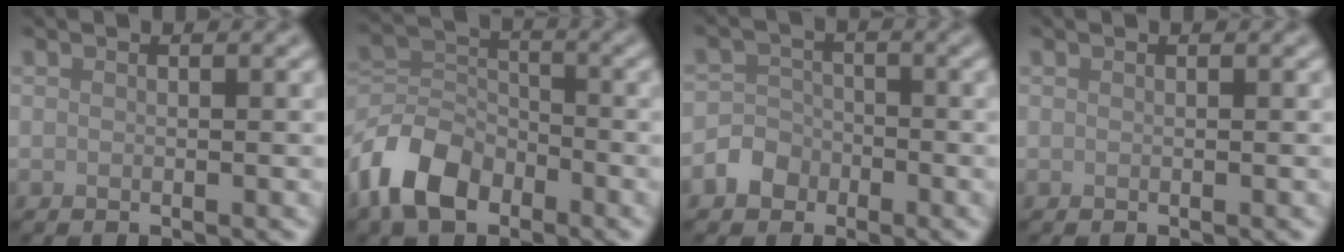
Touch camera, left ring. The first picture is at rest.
{"total": 7.4, "force": [-4.4, 4.5, 4.0], "torque": [-0.082, 0.002, -0.101]}
{"total": 2.8, "force": [-1.5, 2.3, 0.5], "torque": [-0.003, 0.007, -0.038]}
{"total": 0.0}